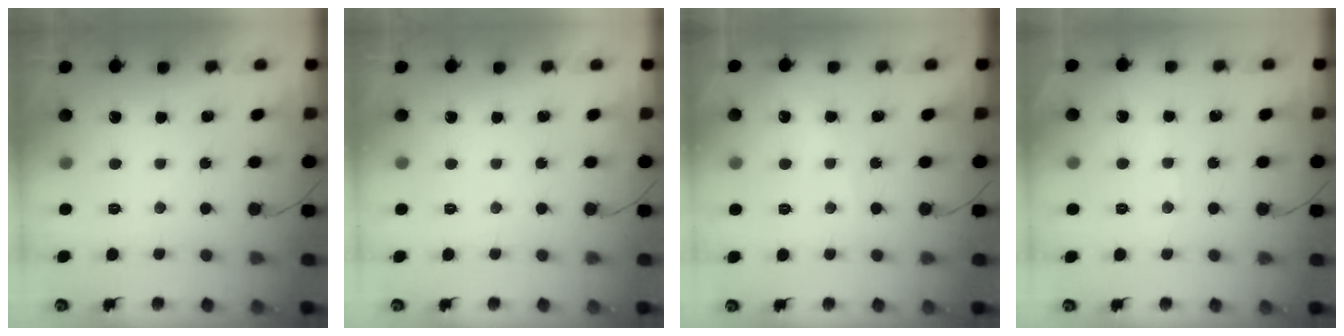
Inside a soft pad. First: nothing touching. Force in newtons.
{"total": 0.0}
{"total": 2.3, "press": 2.3, "slide": 0.4}
{"total": 3.0, "press": 2.9, "slide": 0.4}